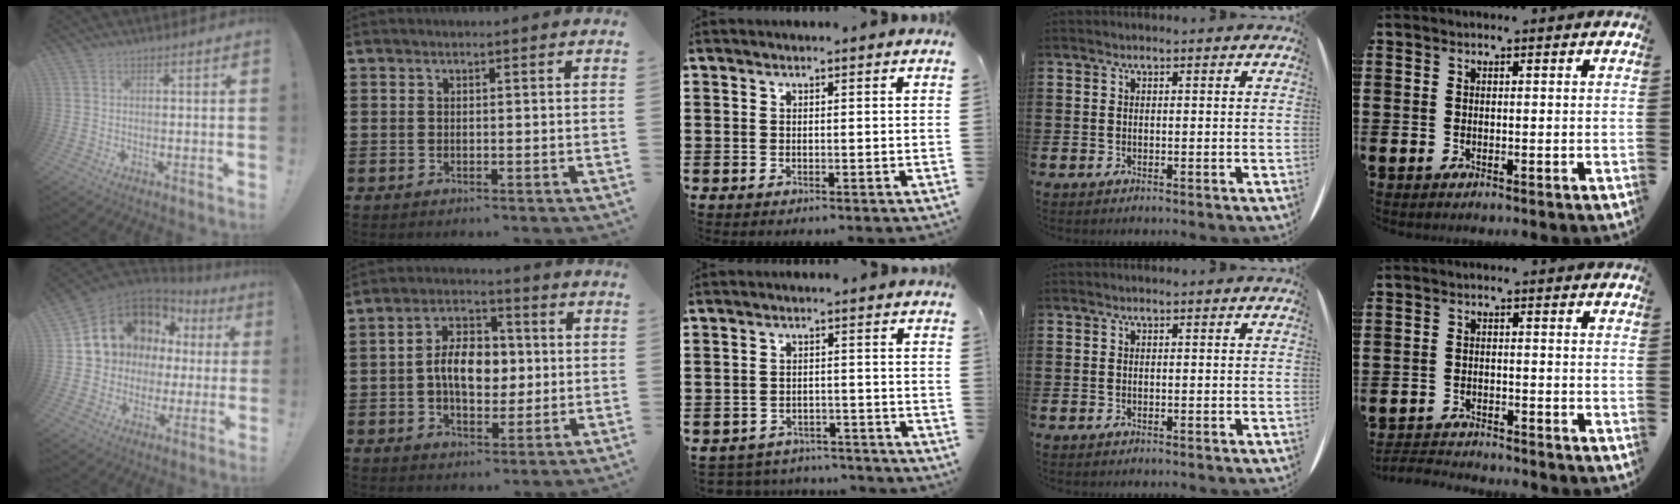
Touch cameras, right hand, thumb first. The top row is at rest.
{"thumb": {"total": 12.3, "force": [5.8, 10.0, 4.2], "torque": [-0.067, -0.048, 0.129]}, "index": {"total": 8.0, "force": [-0.1, 5.1, 6.2], "torque": [-0.114, 0.009, -0.009]}, "middle": {"total": 2.9, "force": [-2.9, 0.4, -0.2], "torque": [-0.006, -0.001, -0.063]}, "little": {"total": 2.3, "force": [-2.3, 0.0, -0.2], "torque": [-0.003, 0.002, -0.052]}}